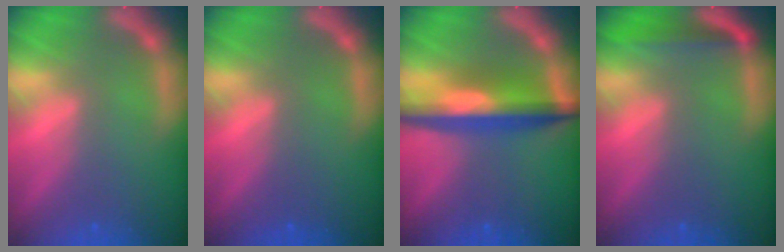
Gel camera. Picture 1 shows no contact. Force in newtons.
{"total": 0.0}
{"total": 7.6}
{"total": 3.0}